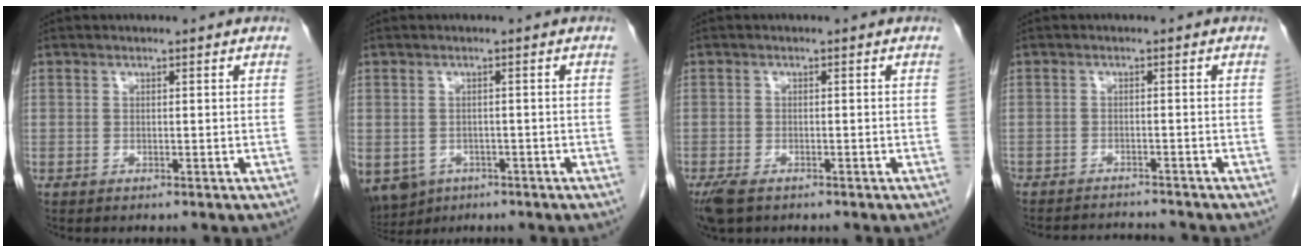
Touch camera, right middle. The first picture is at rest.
{"total": 10.0, "force": [-5.6, 7.4, 3.7], "torque": [-0.100, -0.011, -0.075]}
{"total": 4.0, "force": [-2.8, 1.8, 2.3], "torque": [-0.050, -0.011, -0.047]}
{"total": 6.2, "force": [-6.1, 0.3, 0.9], "torque": [-0.008, -0.004, -0.090]}